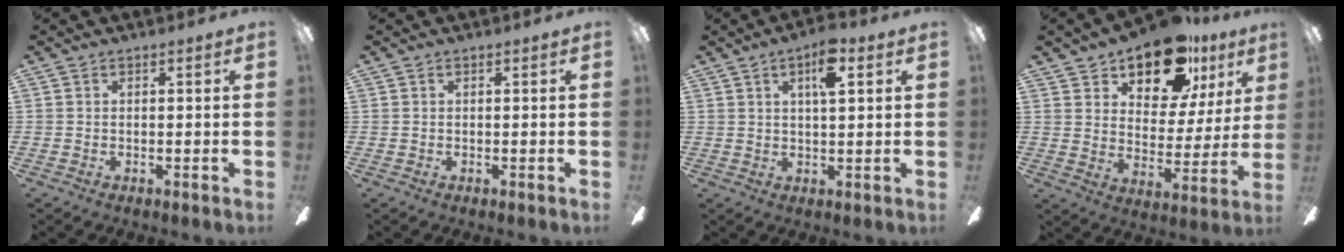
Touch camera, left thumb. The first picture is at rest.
{"total": 0.0}
{"total": 6.6, "force": [3.3, 1.8, 5.5], "torque": [-0.092, -0.002, 0.049]}
{"total": 17.7, "force": [12.6, 9.0, 8.6], "torque": [-0.134, -0.073, 0.218]}